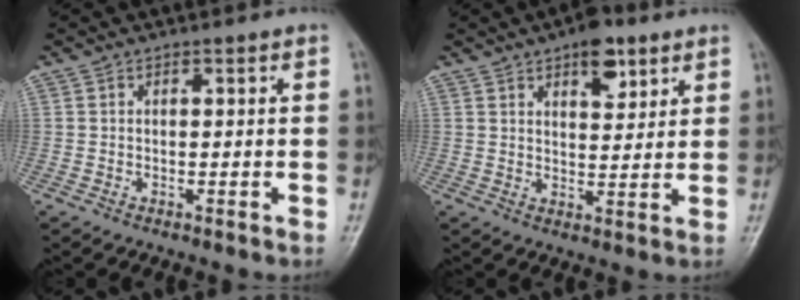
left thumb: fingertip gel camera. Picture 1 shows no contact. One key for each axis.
{"total": 7.4, "fx": 4.4, "fy": 3.5, "fz": 4.9, "tx": -0.044, "ty": -0.020, "tz": 0.060}